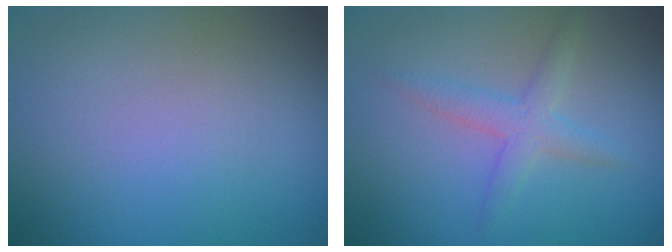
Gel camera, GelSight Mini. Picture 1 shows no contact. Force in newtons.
{"total": 2.4, "press": 2.4, "slide": 0.0}